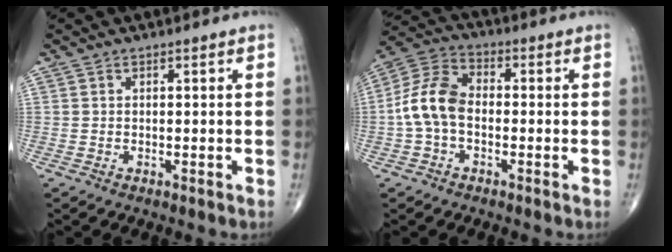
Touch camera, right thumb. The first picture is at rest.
{"total": 9.7, "force": [-1.3, 6.2, 7.3], "torque": [-0.143, 0.031, -0.039]}